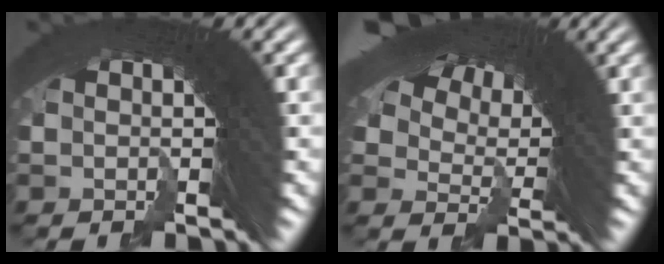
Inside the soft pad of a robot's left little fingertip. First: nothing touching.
{"total": 6.4, "force": [3.6, 3.8, 3.6], "torque": [-0.059, 0.003, 0.061]}